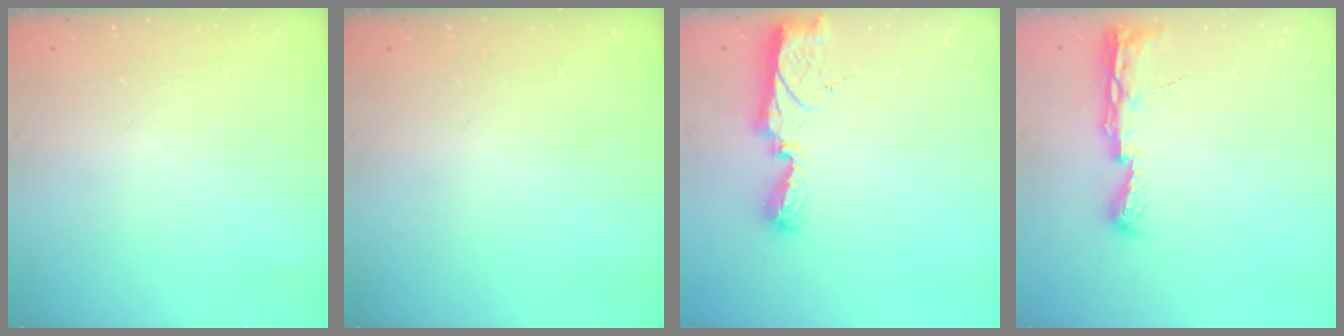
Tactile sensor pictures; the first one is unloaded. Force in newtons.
{"total": 0.0}
{"total": 9.8, "press": 9.7, "slide": 0.9}
{"total": 8.5, "press": 8.5, "slide": 1.2}